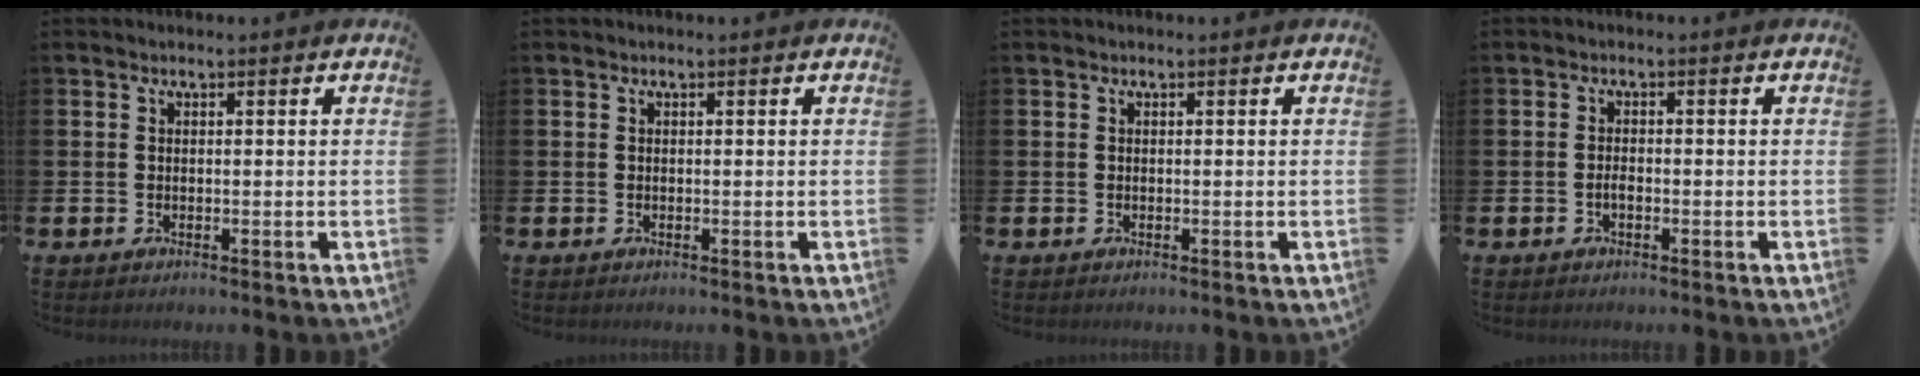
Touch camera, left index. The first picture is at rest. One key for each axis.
{"total": 0.0}
{"total": 0.0}
{"total": 1.2, "fx": -0.5, "fy": 0.5, "fz": 0.9, "tx": -0.015, "ty": 0.000, "tz": -0.011}